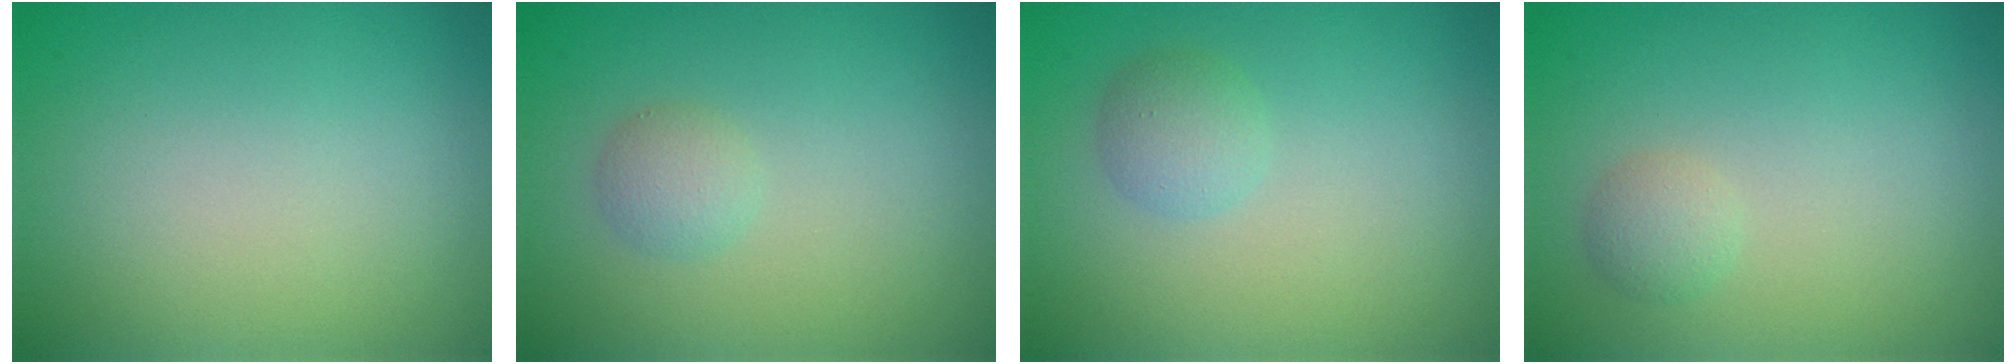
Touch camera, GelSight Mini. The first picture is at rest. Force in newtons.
{"total": 1.5, "press": 1.5, "slide": 0.0}
{"total": 1.8, "press": 1.8, "slide": 0.0}
{"total": 1.3, "press": 1.3, "slide": 0.0}